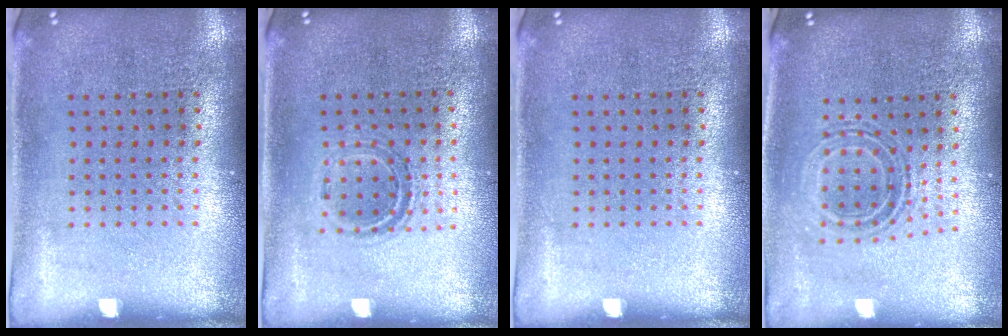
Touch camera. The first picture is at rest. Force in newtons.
{"total": 1.1, "press": 1.0, "slide": 0.5}
{"total": 0.0}
{"total": 0.7, "press": 0.6, "slide": 0.3}